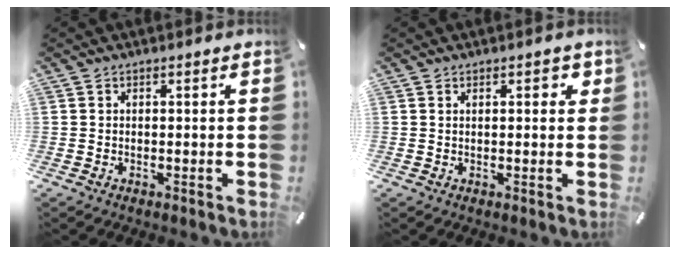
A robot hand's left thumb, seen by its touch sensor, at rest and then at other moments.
{"total": 1.8, "force": [0.7, 0.8, 1.4], "torque": [-0.021, 0.000, 0.010]}